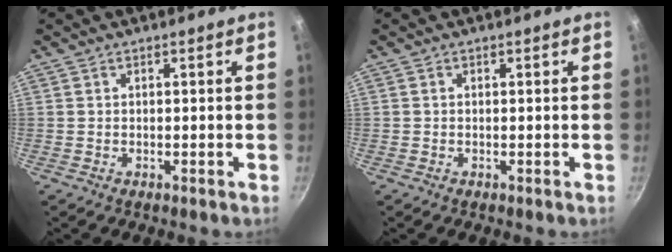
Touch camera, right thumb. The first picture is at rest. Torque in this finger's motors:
{"motor_torque": [-0.54, -0.08, -0.40, 0.38, -0.01]}